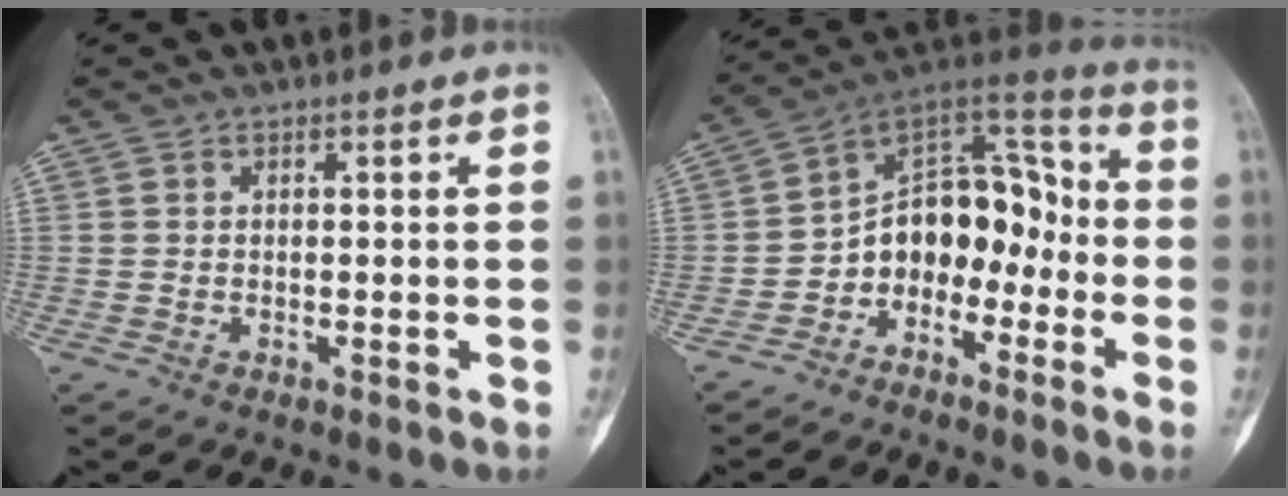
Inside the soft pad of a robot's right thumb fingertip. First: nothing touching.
{"total": 13.0, "force": [-4.0, 9.2, 8.2], "torque": [-0.081, 0.090, -0.081]}